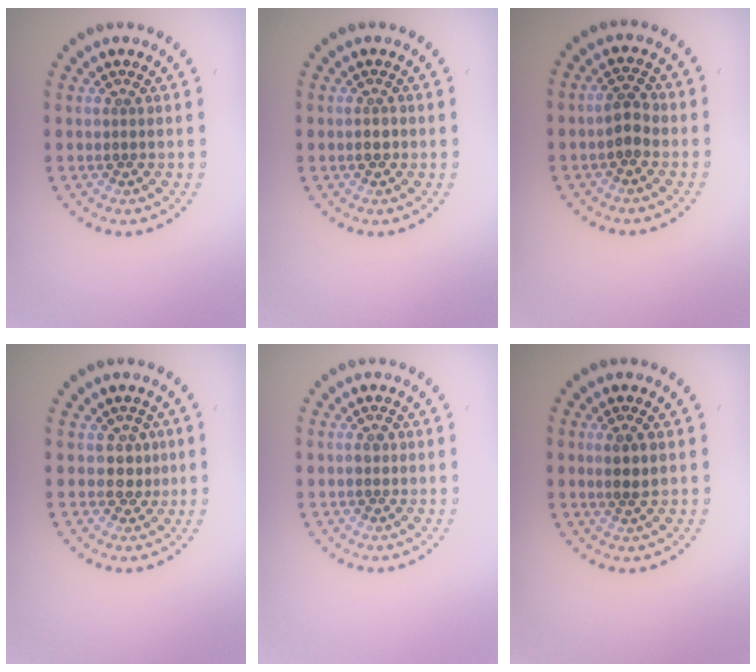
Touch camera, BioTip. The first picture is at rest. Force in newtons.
{"total": 1.0, "press": 0.9, "slide": 0.5}
{"total": 2.2, "press": 2.1, "slide": 0.4}
{"total": 1.7, "press": 1.4, "slide": 1.0}
{"total": 0.9, "press": 0.9, "slide": 0.2}
{"total": 1.5, "press": 1.4, "slide": 0.7}